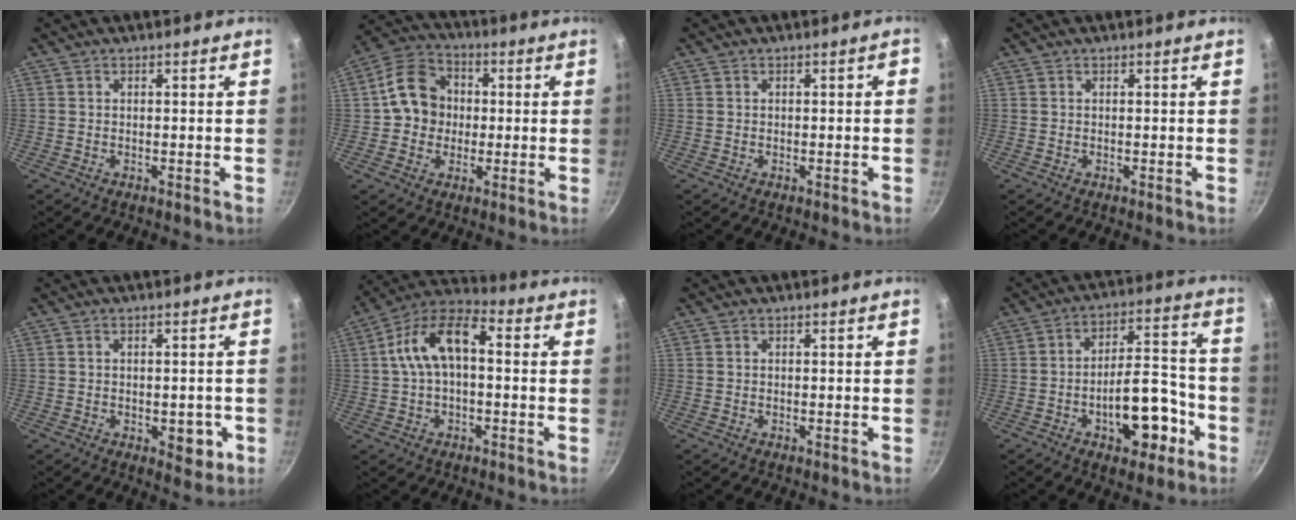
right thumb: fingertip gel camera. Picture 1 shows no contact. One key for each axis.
{"total": 10.7, "fx": 0.5, "fy": 9.4, "fz": 5.1, "tx": -0.057, "ty": 0.019, "tz": -0.006}
{"total": 0.7, "fx": -0.3, "fy": 0.5, "fz": 0.4, "tx": -0.002, "ty": 0.012, "tz": 0.001}
{"total": 0.0}
{"total": 5.5, "fx": -1.4, "fy": 3.0, "fz": 4.4, "tx": -0.030, "ty": 0.003, "tz": -0.012}
{"total": 12.6, "fx": 1.1, "fy": 6.8, "fz": 10.6, "tx": -0.179, "ty": 0.041, "tz": 0.007}
{"total": 0.0}
{"total": 14.6, "fx": -5.6, "fy": 7.3, "fz": 11.3, "tx": -0.127, "ty": 0.059, "tz": -0.073}